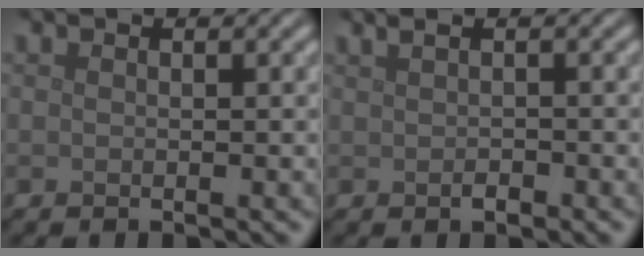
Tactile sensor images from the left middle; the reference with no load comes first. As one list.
[{"total": 1.2, "force": [0.2, 0.4, 1.1], "torque": [-0.024, 0.002, 0.005]}]